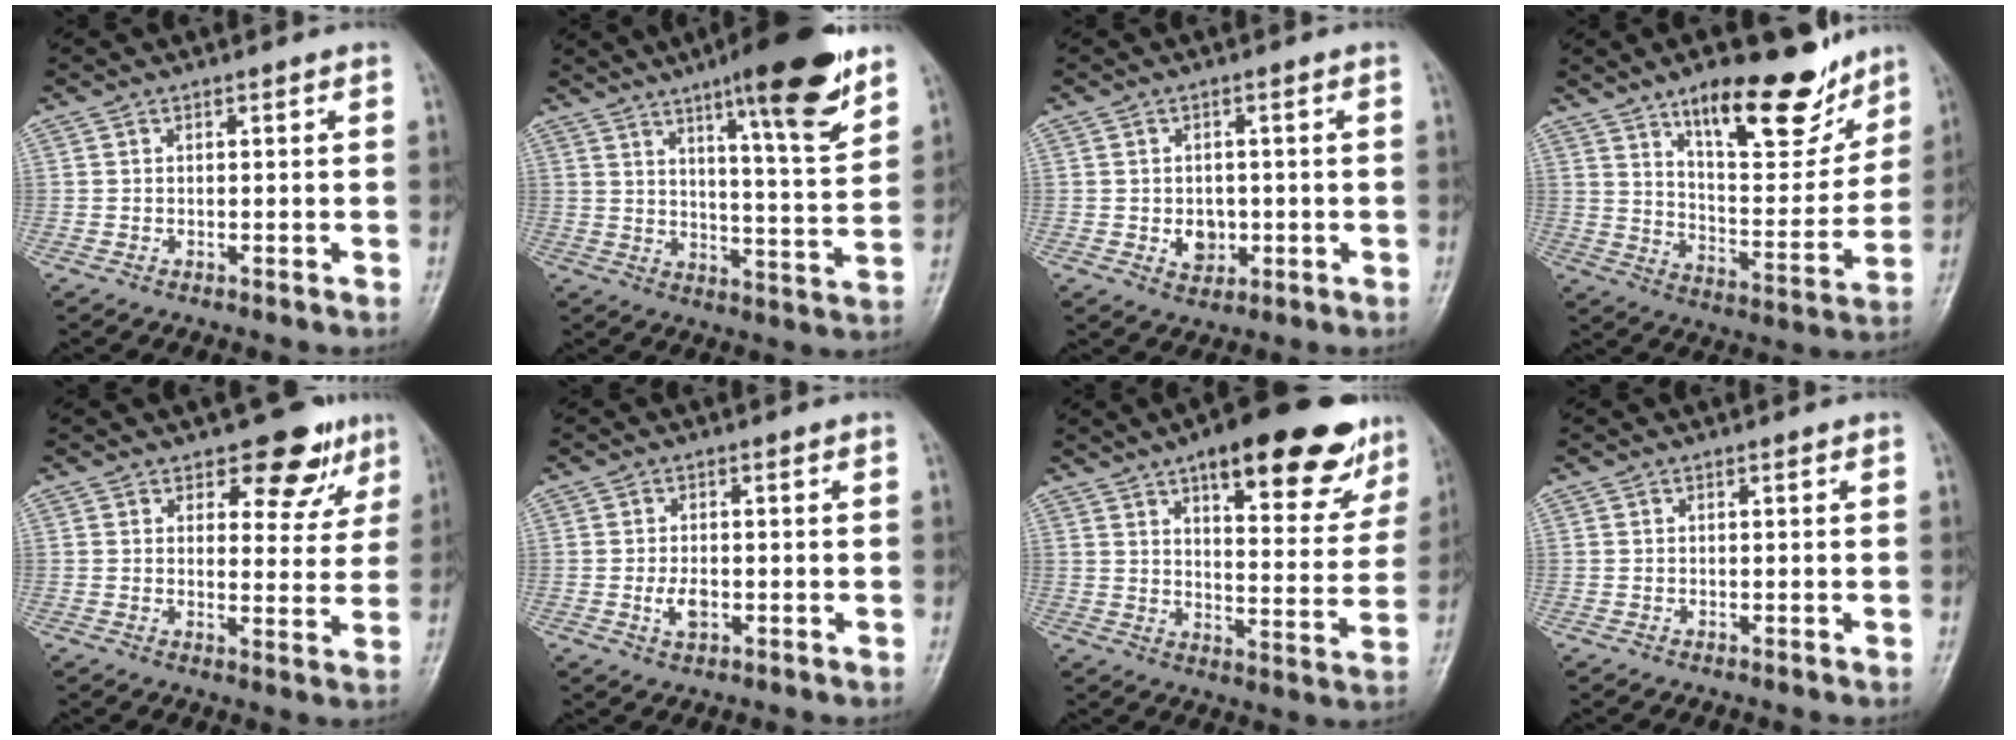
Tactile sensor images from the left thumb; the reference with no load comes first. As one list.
[{"total": 16.5, "force": [10.4, 2.8, 12.5], "torque": [-0.161, -0.059, 0.155]}, {"total": 4.0, "force": [-0.6, 3.3, 2.3], "torque": [-0.017, 0.002, -0.001]}, {"total": 19.5, "force": [13.0, 7.2, 12.7], "torque": [-0.136, -0.078, 0.207]}, {"total": 8.5, "force": [5.8, 4.6, 4.2], "torque": [-0.012, -0.033, 0.071]}, {"total": 3.1, "force": [-0.7, 1.8, 2.5], "torque": [-0.046, -0.003, -0.012]}, {"total": 22.6, "force": [13.9, 8.1, 15.9], "torque": [-0.169, -0.038, 0.190]}, {"total": 0.0}]